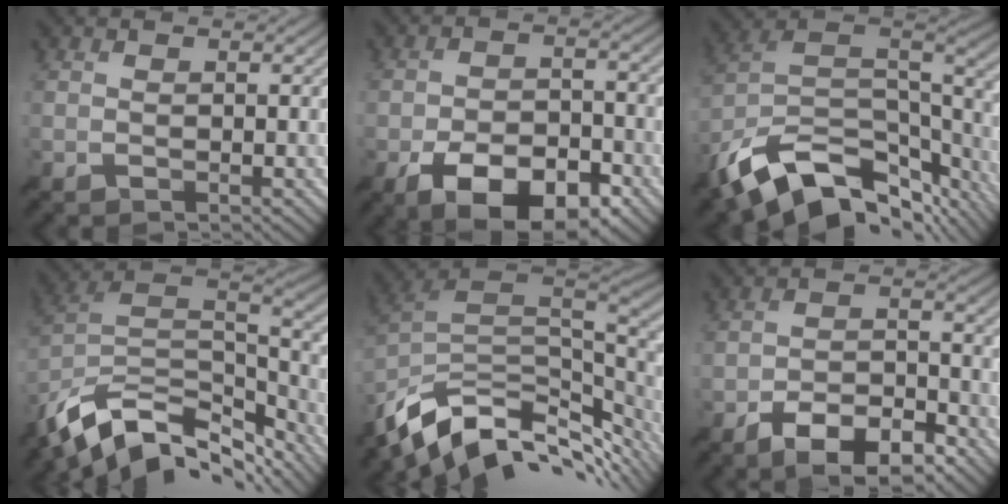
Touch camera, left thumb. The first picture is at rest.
{"total": 11.0, "force": [-6.0, 5.3, 7.5], "torque": [-0.128, 0.000, -0.105]}
{"total": 16.7, "force": [-10.4, 7.9, 10.5], "torque": [-0.237, -0.031, -0.161]}
{"total": 14.7, "force": [-9.3, 6.9, 9.1], "torque": [-0.226, -0.015, -0.153]}
{"total": 12.5, "force": [-6.0, 6.4, 8.8], "torque": [-0.206, -0.016, -0.104]}
{"total": 8.4, "force": [-5.6, 3.3, 5.3], "torque": [-0.085, 0.006, -0.106]}